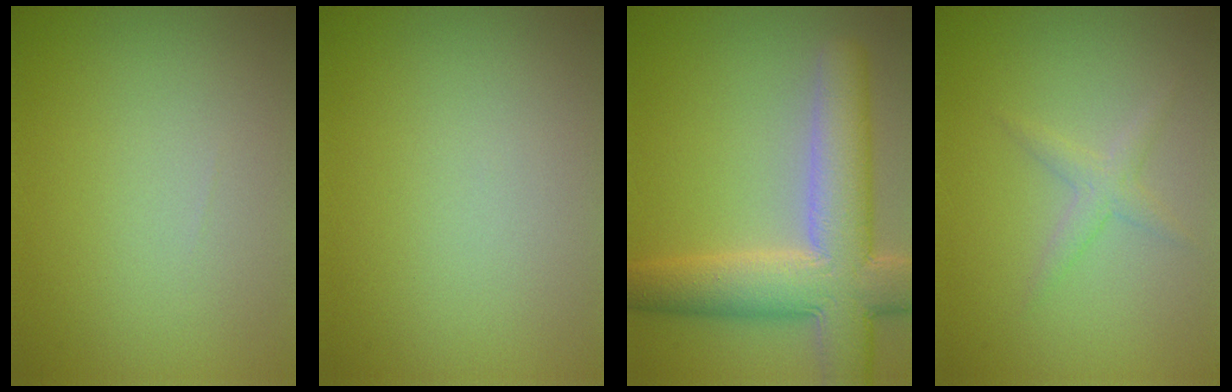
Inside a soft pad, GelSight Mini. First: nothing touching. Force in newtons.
{"total": 0.0}
{"total": 9.3, "press": 9.3, "slide": 0.6}
{"total": 1.5, "press": 1.5, "slide": 0.1}